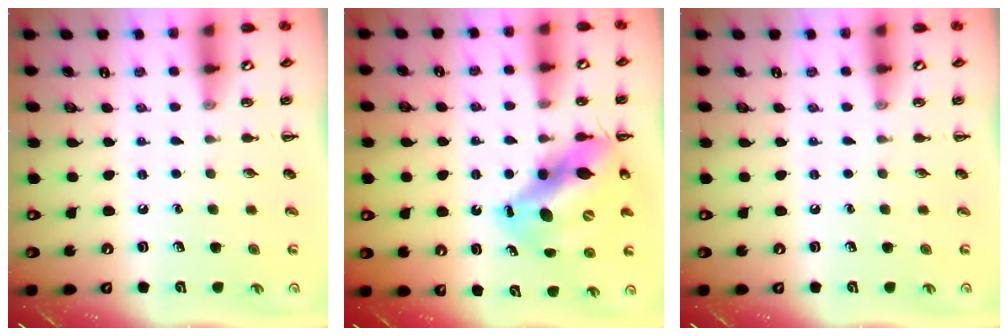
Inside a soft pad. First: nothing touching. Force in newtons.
{"total": 13.4, "press": 12.9, "slide": 3.8}
{"total": 0.0}